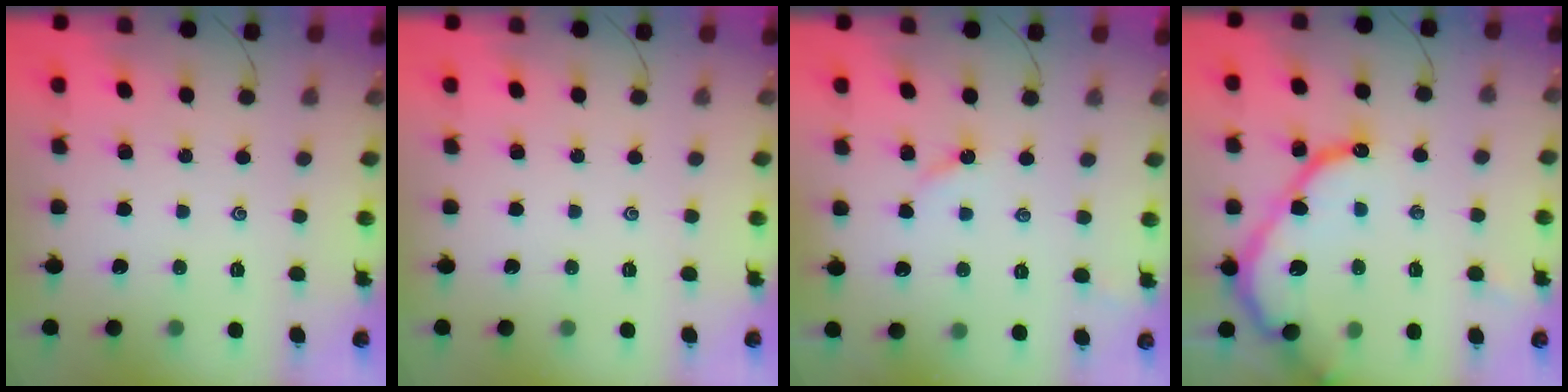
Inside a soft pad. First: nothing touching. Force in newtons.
{"total": 0.0}
{"total": 2.6, "press": 2.6, "slide": 0.3}
{"total": 13.9, "press": 13.8, "slide": 1.3}